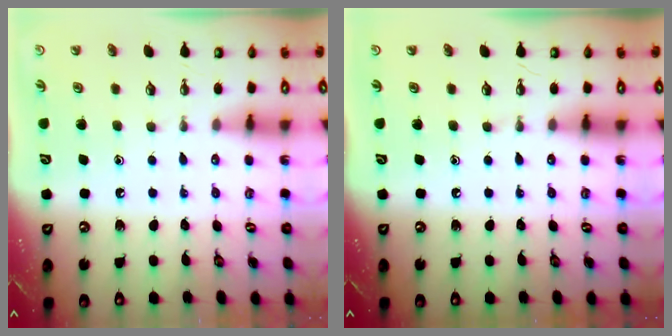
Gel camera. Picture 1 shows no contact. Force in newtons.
{"total": 0.0}